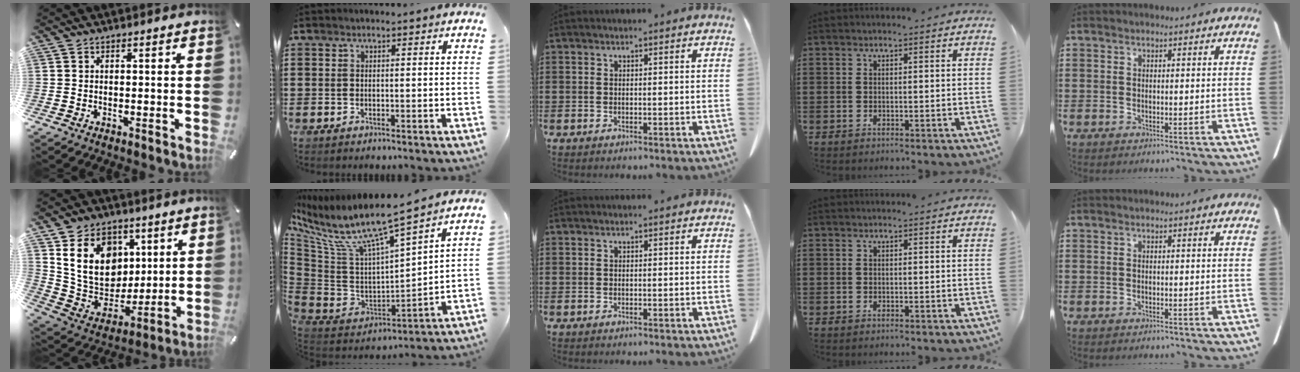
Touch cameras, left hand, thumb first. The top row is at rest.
{"thumb": {"total": 18.1, "force": [5.7, 14.7, 9.0], "torque": [-0.147, -0.017, 0.117]}, "index": {"total": 9.9, "force": [7.3, 1.0, 6.6], "torque": [-0.161, -0.062, 0.118]}}